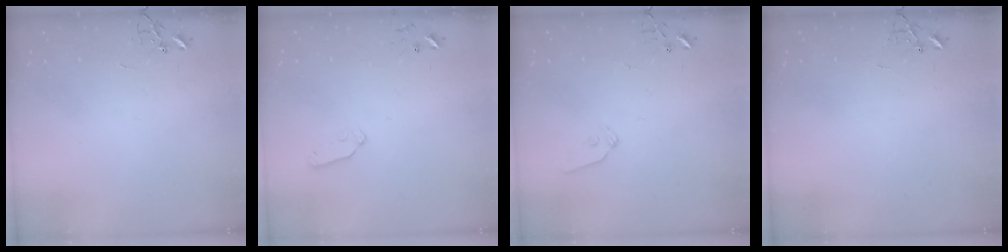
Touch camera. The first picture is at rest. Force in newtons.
{"total": 6.8, "press": 6.7, "slide": 0.8}
{"total": 6.0, "press": 5.9, "slide": 0.8}
{"total": 5.8, "press": 5.8, "slide": 0.5}